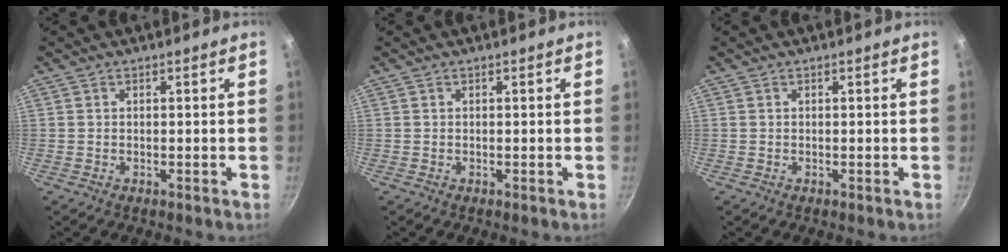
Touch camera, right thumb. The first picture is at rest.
{"total": 0.0}
{"total": 0.0}